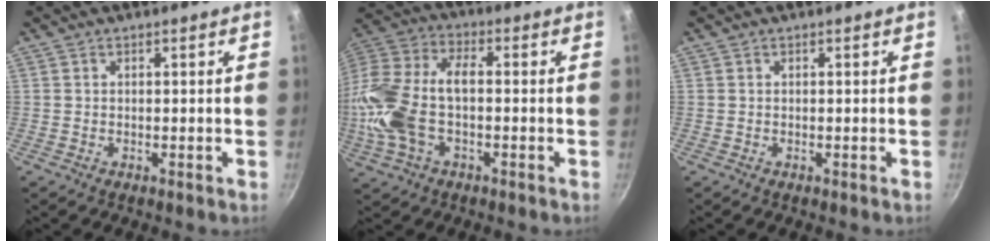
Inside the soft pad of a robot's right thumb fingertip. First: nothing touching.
{"total": 18.7, "force": [-2.6, 10.5, 15.3], "torque": [-0.356, 0.027, -0.047]}
{"total": 0.0}